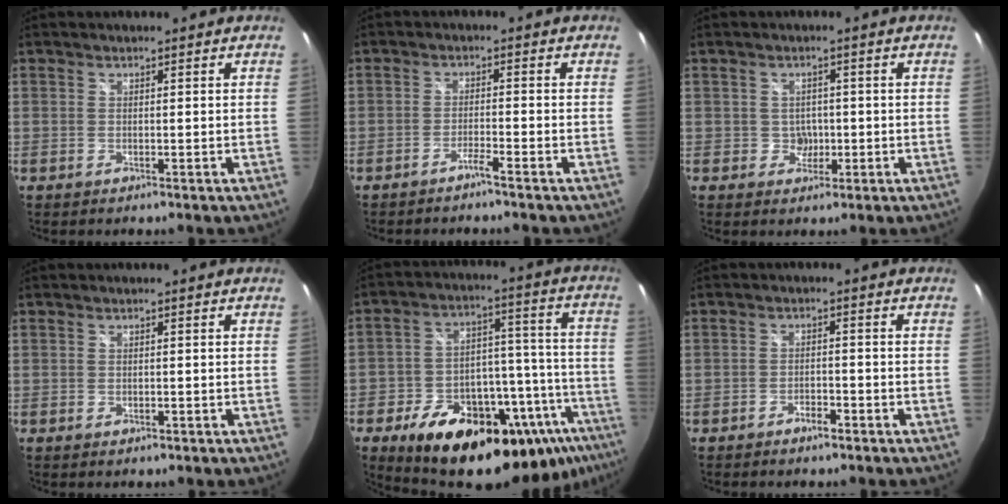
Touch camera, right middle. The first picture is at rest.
{"total": 2.0, "force": [-1.8, -0.4, 0.8], "torque": [-0.029, 0.002, -0.034]}
{"total": 2.6, "force": [-0.4, 2.5, 0.4], "torque": [-0.005, 0.004, -0.003]}
{"total": 0.8, "force": [-0.4, 0.6, 0.4], "torque": [-0.006, -0.004, -0.009]}
{"total": 29.8, "force": [-19.8, 12.8, 18.2], "torque": [-0.270, 0.017, -0.269]}
{"total": 2.6, "force": [-2.1, 0.9, 1.2], "torque": [-0.031, 0.001, -0.034]}